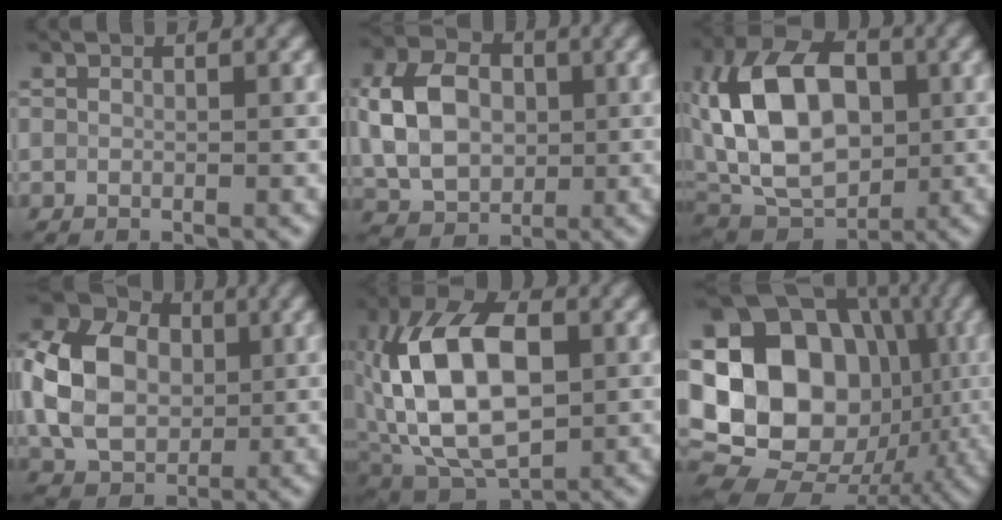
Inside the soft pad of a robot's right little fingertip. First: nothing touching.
{"total": 7.4, "force": [0.6, 5.5, 4.9], "torque": [-0.112, 0.011, 0.005]}
{"total": 11.9, "force": [1.3, 7.9, 8.9], "torque": [-0.176, 0.020, 0.014]}
{"total": 10.0, "force": [0.7, 7.5, 6.5], "torque": [-0.151, 0.008, 0.012]}
{"total": 13.1, "force": [0.5, 7.6, 10.6], "torque": [-0.207, 0.017, 0.000]}
{"total": 20.6, "force": [0.8, 16.9, 11.7], "torque": [-0.197, 0.017, -0.005]}